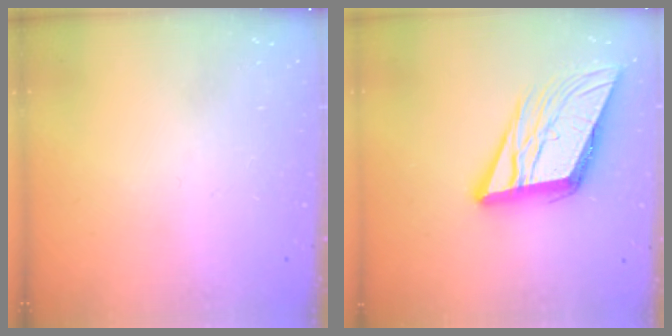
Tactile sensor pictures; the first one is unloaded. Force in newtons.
{"total": 15.2, "press": 15.0, "slide": 2.6}